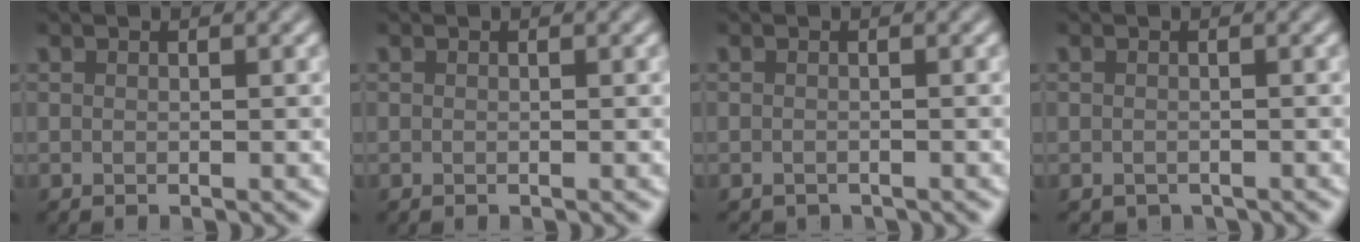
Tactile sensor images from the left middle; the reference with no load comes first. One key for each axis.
{"total": 0.0}
{"total": 0.8, "fx": -0.7, "fy": 0.3, "fz": 0.0, "tx": 0.000, "ty": -0.005, "tz": -0.012}
{"total": 0.9, "fx": -0.7, "fy": 0.6, "fz": 0.2, "tx": -0.003, "ty": -0.006, "tz": -0.012}